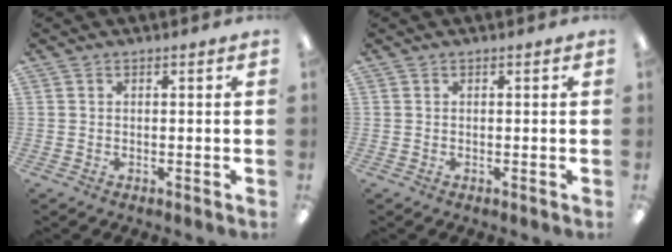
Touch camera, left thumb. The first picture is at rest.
{"total": 0.0}